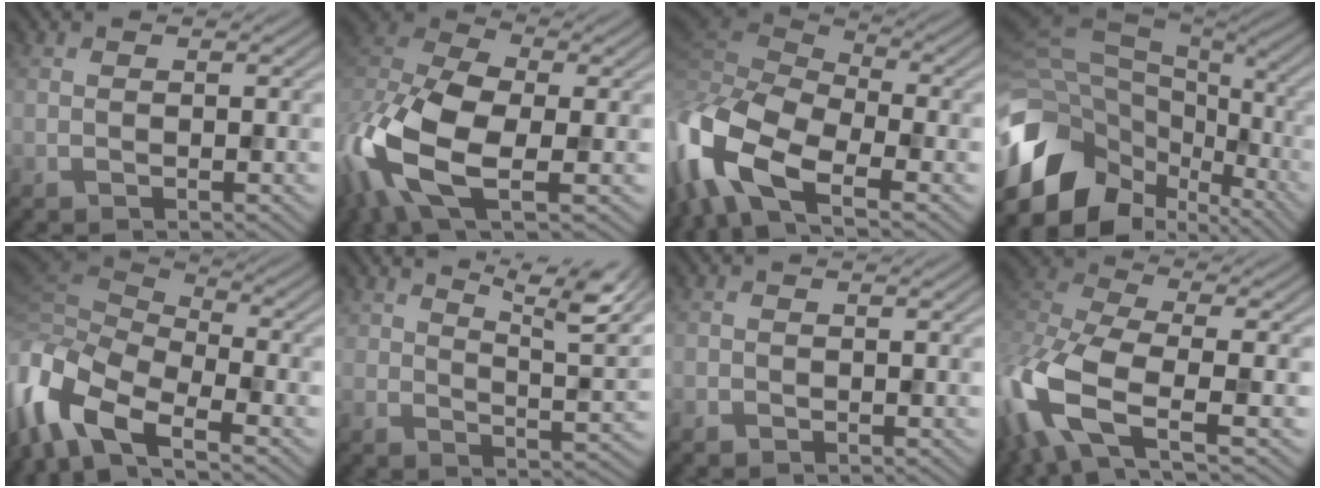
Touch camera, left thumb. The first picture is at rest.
{"total": 14.7, "force": [-4.5, 7.6, 11.7], "torque": [-0.283, -0.010, -0.098]}
{"total": 15.1, "force": [-6.0, 7.4, 11.7], "torque": [-0.303, -0.026, -0.112]}
{"total": 16.3, "force": [-6.7, 10.7, 10.4], "torque": [-0.256, -0.027, -0.107]}
{"total": 12.1, "force": [-6.8, 4.9, 8.7], "torque": [-0.217, -0.008, -0.142]}
{"total": 8.3, "force": [5.9, 2.5, 5.3], "torque": [-0.097, 0.000, 0.102]}
{"total": 0.5, "force": [0.0, 0.5, 0.0], "torque": [0.002, -0.003, -0.003]}
{"total": 12.2, "force": [-4.8, 5.2, 9.9], "torque": [-0.242, -0.013, -0.110]}